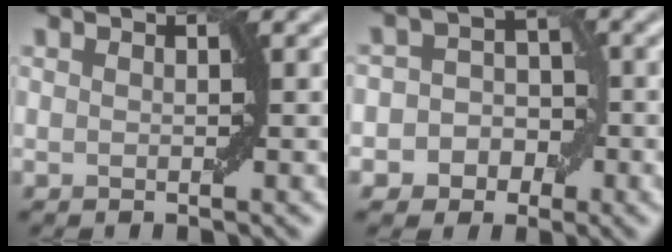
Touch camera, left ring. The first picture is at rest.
{"total": 5.3, "force": [-1.7, 4.8, 1.5], "torque": [0.001, 0.024, -0.046]}